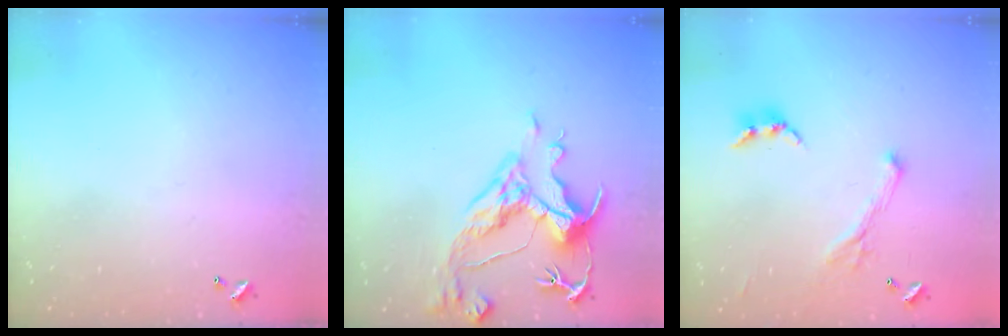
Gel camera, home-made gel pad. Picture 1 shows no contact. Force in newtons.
{"total": 7.1, "press": 6.9, "slide": 1.4}
{"total": 1.1, "press": 0.6, "slide": 0.9}